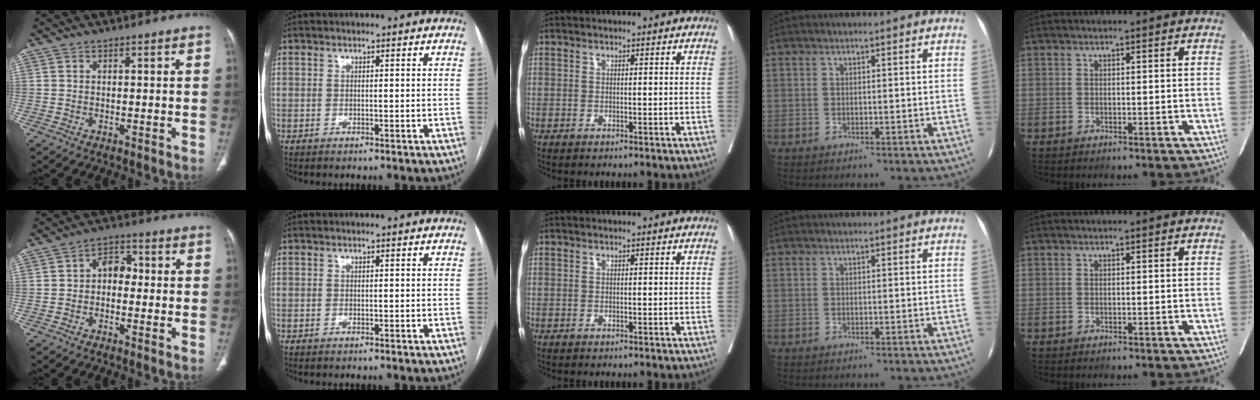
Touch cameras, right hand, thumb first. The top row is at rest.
{"thumb": {"total": 4.8, "force": [-0.3, 3.4, 3.4], "torque": [-0.028, 0.021, -0.021]}}